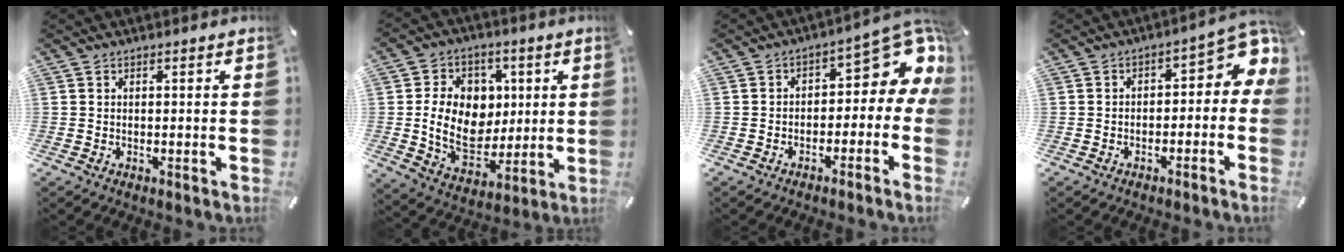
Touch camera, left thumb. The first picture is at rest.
{"total": 15.3, "force": [1.3, 12.5, 8.8], "torque": [-0.160, -0.001, 0.032]}
{"total": 9.9, "force": [2.9, 5.7, 7.5], "torque": [-0.083, -0.027, 0.048]}
{"total": 7.1, "force": [1.2, 4.3, 5.5], "torque": [-0.062, -0.013, 0.015]}